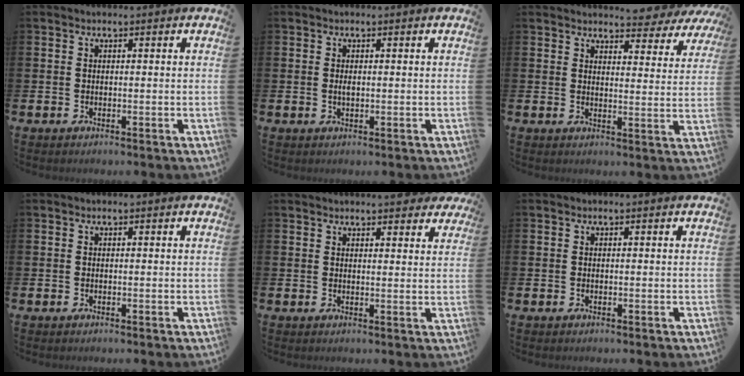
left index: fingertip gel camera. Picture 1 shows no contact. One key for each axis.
{"total": 0.8, "fx": 0.0, "fy": 0.3, "fz": 0.8, "tx": -0.015, "ty": 0.002, "tz": 0.000}
{"total": 4.5, "fx": 4.4, "fy": 0.7, "fz": 0.3, "tx": -0.005, "ty": -0.034, "tz": 0.076}
{"total": 0.0}
{"total": 2.7, "fx": 2.7, "fy": 0.5, "fz": 0.2, "tx": 0.000, "ty": -0.013, "tz": 0.047}
{"total": 0.0}